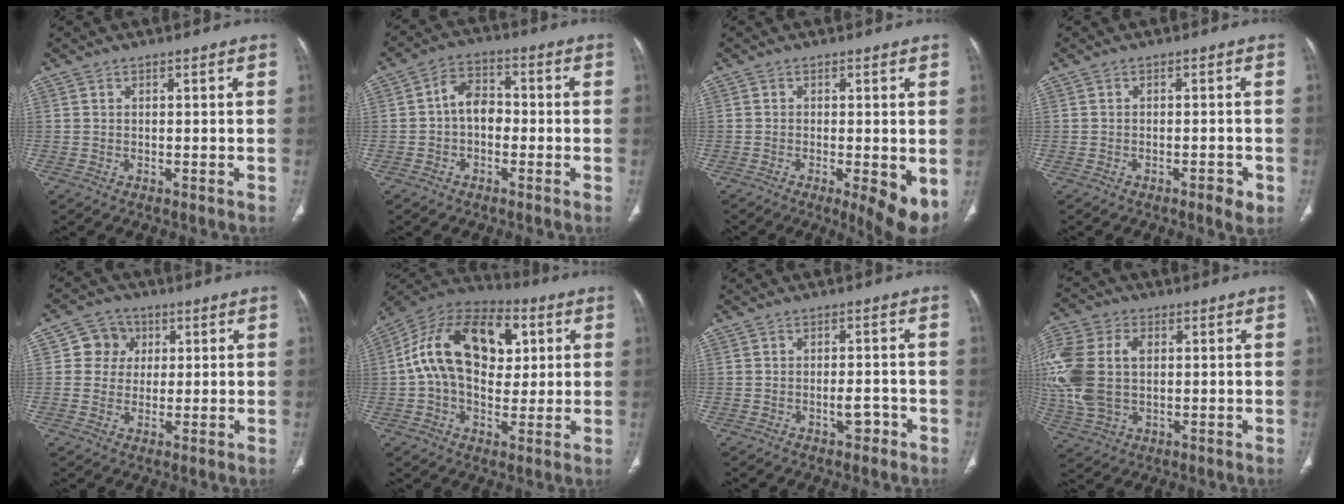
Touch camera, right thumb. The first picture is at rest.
{"total": 6.2, "force": [-0.8, 4.5, 4.2], "torque": [-0.050, 0.025, -0.027]}
{"total": 7.6, "force": [-1.9, 2.2, 7.1], "torque": [-0.100, -0.021, -0.028]}
{"total": 2.9, "force": [-1.4, 0.9, 2.3], "torque": [-0.028, 0.004, -0.021]}
{"total": 6.0, "force": [1.4, 5.7, 1.5], "torque": [0.009, 0.006, 0.017]}
{"total": 20.6, "force": [4.1, 13.1, 15.4], "torque": [-0.245, 0.018, 0.058]}
{"total": 2.9, "force": [-1.5, 1.5, 2.0], "torque": [-0.020, 0.013, -0.021]}
{"total": 17.9, "force": [1.8, 12.2, 13.0], "torque": [-0.328, 0.007, 0.038]}